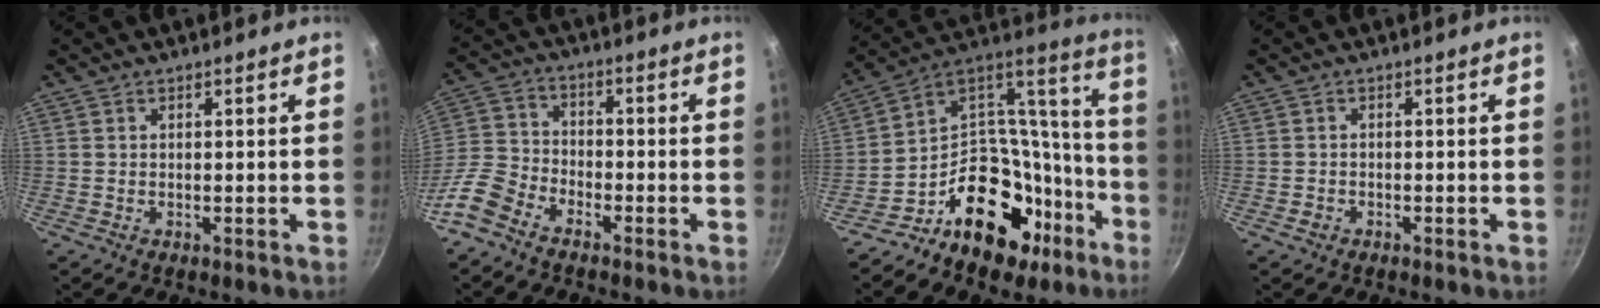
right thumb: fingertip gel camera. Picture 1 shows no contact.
{"total": 9.1, "force": [-6.2, 4.9, 4.5], "torque": [-0.091, 0.045, -0.144]}
{"total": 25.7, "force": [-13.4, 16.6, 14.3], "torque": [-0.171, 0.126, -0.202]}
{"total": 1.0, "force": [-0.7, 0.6, 0.5], "torque": [-0.014, 0.006, -0.010]}